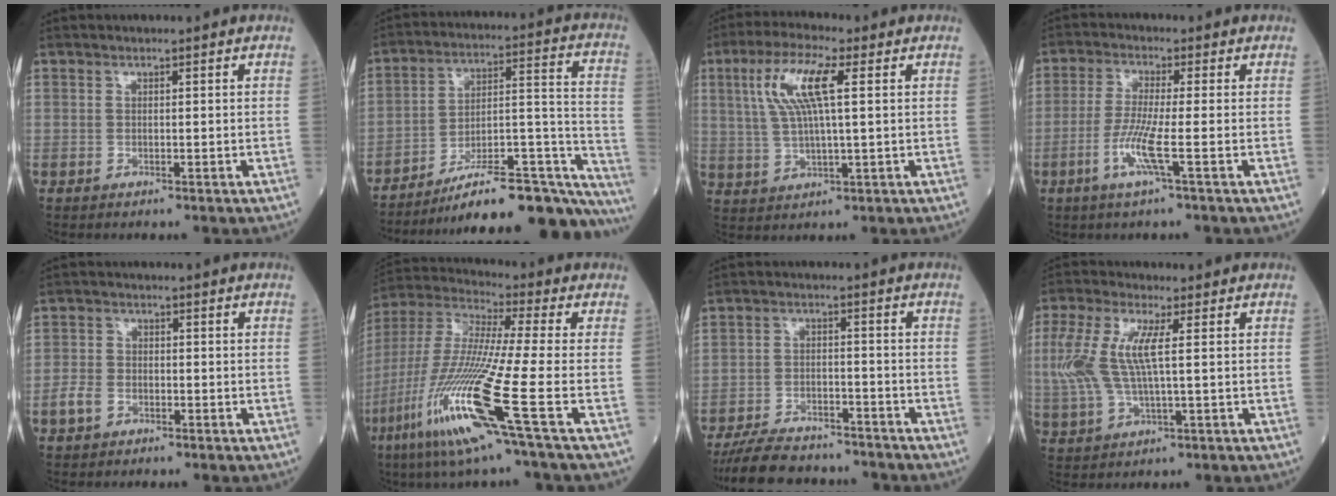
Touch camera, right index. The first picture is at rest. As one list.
[{"total": 26.4, "force": [-22.6, 3.7, 13.2], "torque": [-0.107, 0.031, -0.325]}, {"total": 9.4, "force": [2.9, 1.5, 8.8], "torque": [-0.188, 0.015, 0.056]}, {"total": 5.9, "force": [-2.0, -0.5, 5.5], "torque": [-0.117, -0.014, -0.045]}, {"total": 3.2, "force": [-1.5, 2.3, 1.7], "torque": [-0.039, 0.005, -0.028]}, {"total": 17.8, "force": [-7.8, -1.1, 16.0], "torque": [-0.356, -0.041, -0.160]}, {"total": 11.7, "force": [-10.6, 3.2, 3.8], "torque": [-0.063, 0.004, -0.166]}, {"total": 9.7, "force": [1.4, 2.7, 9.2], "torque": [-0.229, 0.011, 0.029]}]